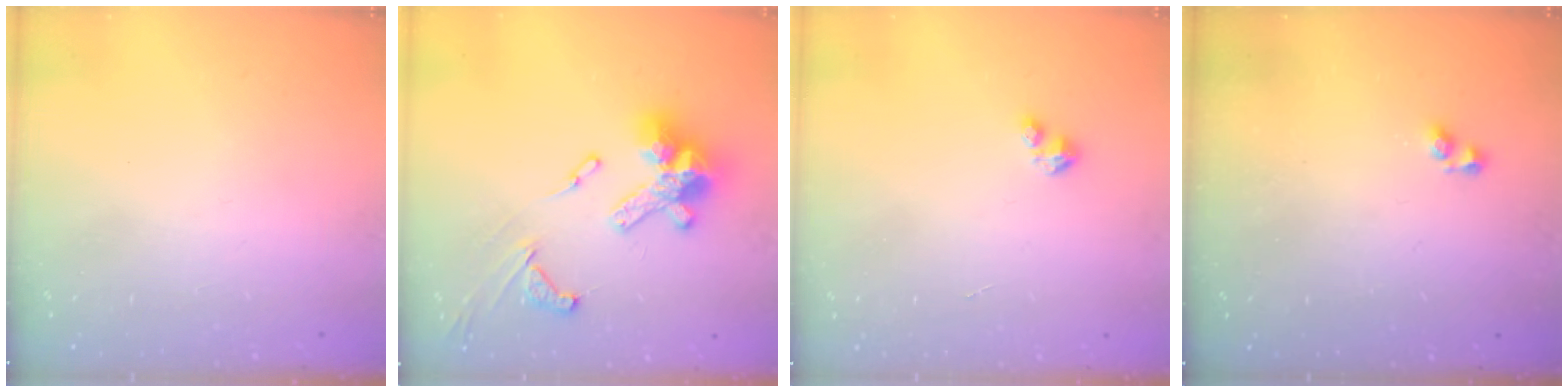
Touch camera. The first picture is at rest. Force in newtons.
{"total": 17.9, "press": 17.7, "slide": 2.1}
{"total": 1.7, "press": 1.7, "slide": 0.2}
{"total": 2.9, "press": 2.9, "slide": 0.6}